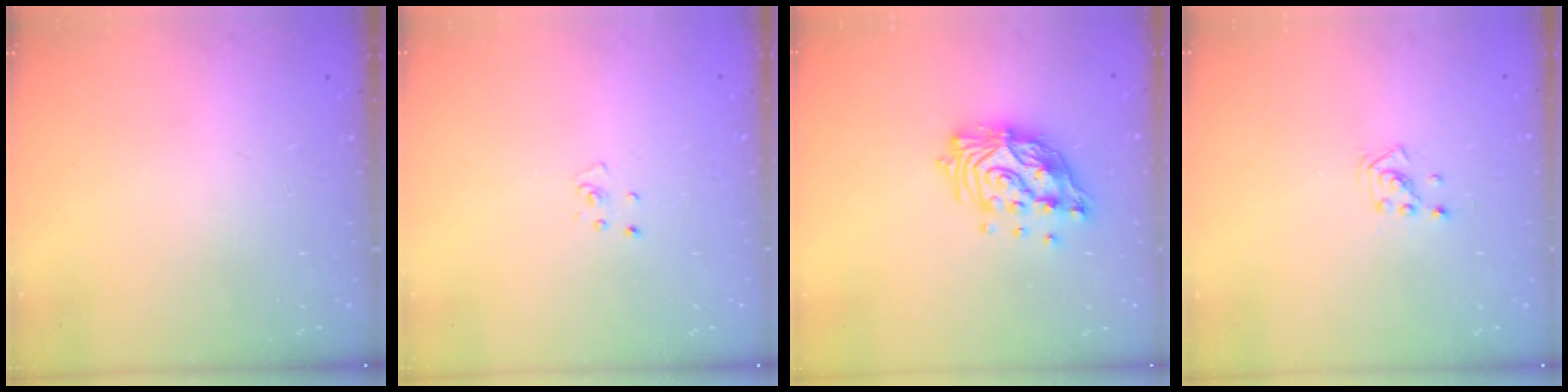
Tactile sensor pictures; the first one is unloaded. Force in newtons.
{"total": 2.3, "press": 2.3, "slide": 0.2}
{"total": 13.6, "press": 13.5, "slide": 1.5}
{"total": 1.9, "press": 1.9, "slide": 0.1}